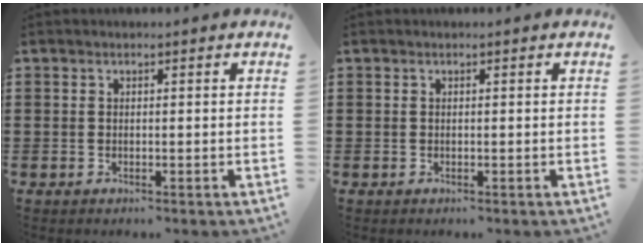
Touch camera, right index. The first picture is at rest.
{"total": 0.0}